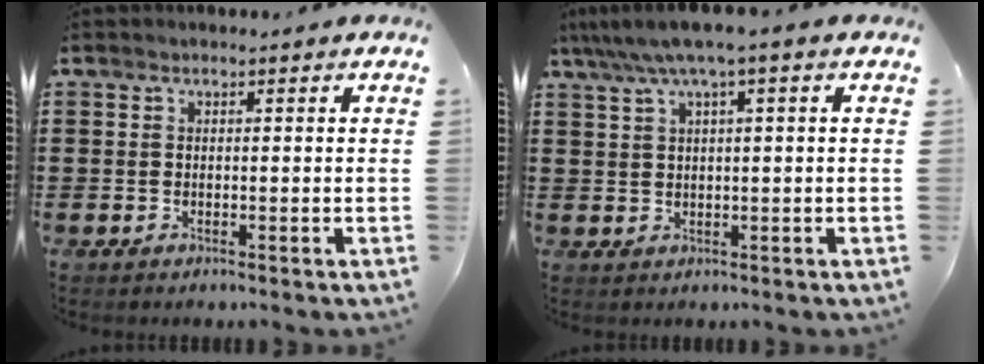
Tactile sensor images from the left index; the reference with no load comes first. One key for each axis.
{"total": 3.8, "fx": 1.7, "fy": 0.0, "fz": 3.4, "tx": -0.069, "ty": 0.000, "tz": 0.028}